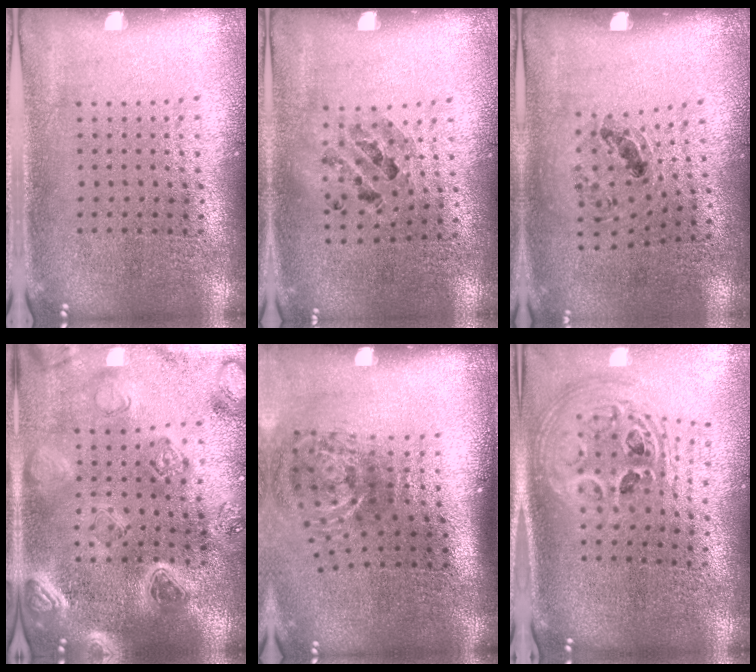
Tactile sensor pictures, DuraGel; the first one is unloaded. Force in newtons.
{"total": 0.8, "press": 0.8, "slide": 0.1}
{"total": 1.2, "press": 0.9, "slide": 0.8}
{"total": 2.5, "press": 2.5, "slide": 0.3}
{"total": 2.1, "press": 1.3, "slide": 1.7}
{"total": 2.5, "press": 1.8, "slide": 1.7}